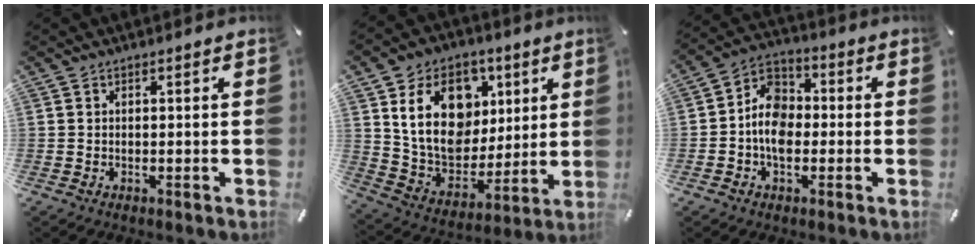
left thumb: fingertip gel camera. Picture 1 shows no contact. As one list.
[{"total": 20.0, "force": [6.2, 15.5, 11.0], "torque": [-0.183, -0.014, 0.118]}, {"total": 8.6, "force": [-2.3, 6.4, 5.3], "torque": [-0.117, 0.020, -0.043]}]